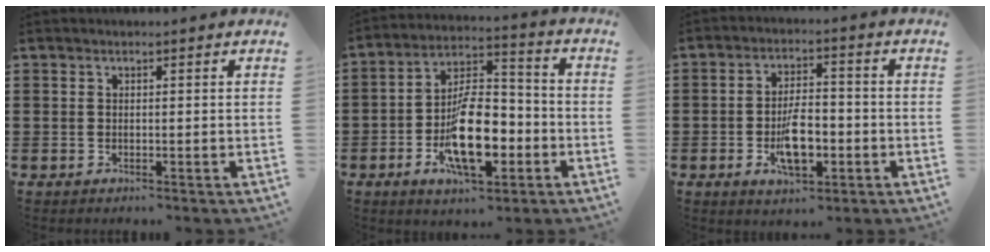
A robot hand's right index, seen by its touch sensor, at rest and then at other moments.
{"total": 13.2, "force": [-4.2, 6.1, 10.9], "torque": [-0.200, 0.006, -0.070]}
{"total": 7.3, "force": [-2.2, 3.3, 6.2], "torque": [-0.103, 0.006, -0.039]}